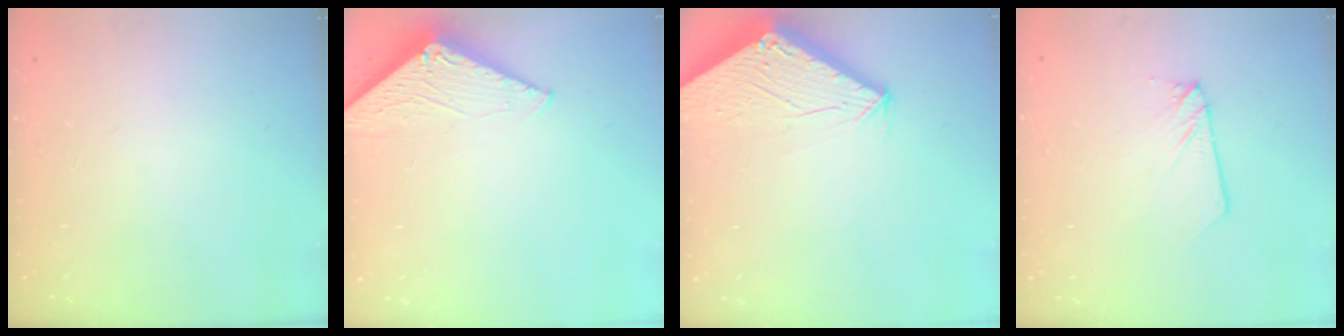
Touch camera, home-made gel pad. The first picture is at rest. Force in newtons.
{"total": 2.9, "press": 2.9, "slide": 0.3}
{"total": 2.8, "press": 2.8, "slide": 0.1}
{"total": 2.4, "press": 2.4, "slide": 0.1}